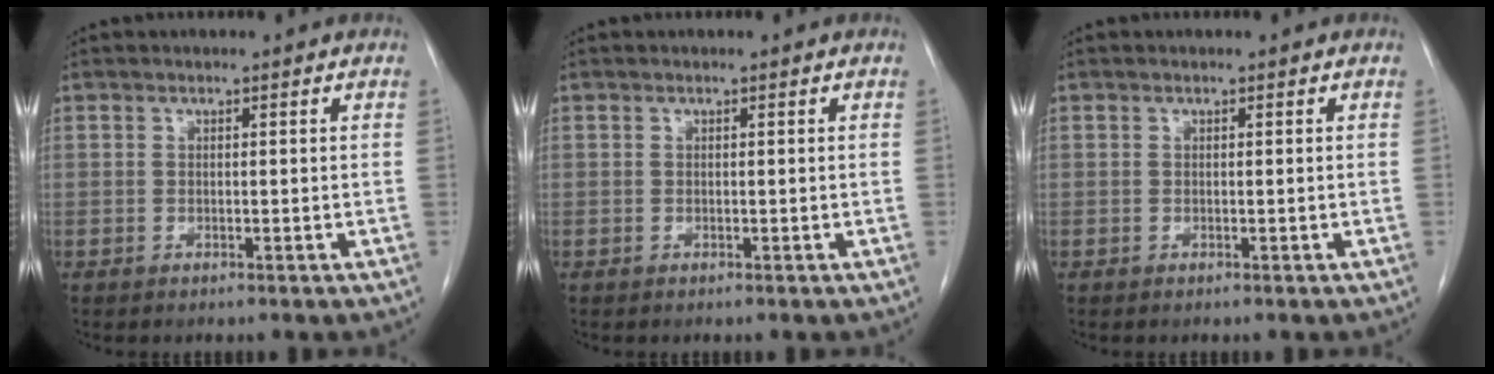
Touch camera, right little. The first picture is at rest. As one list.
[{"total": 0.0}, {"total": 0.0}]